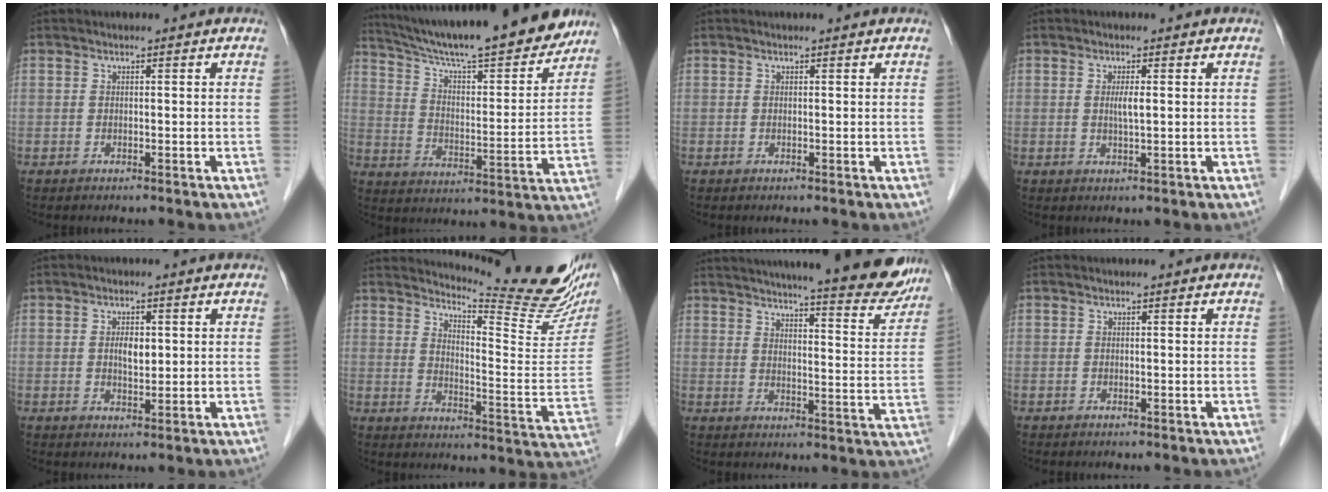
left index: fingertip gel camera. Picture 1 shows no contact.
{"total": 23.7, "force": [20.6, 2.9, 11.3], "torque": [-0.188, -0.012, 0.301]}
{"total": 0.0}
{"total": 1.9, "force": [0.1, 0.1, 1.9], "torque": [-0.038, -0.003, 0.002]}
{"total": 2.7, "force": [0.3, 1.3, 2.3], "torque": [-0.041, -0.002, 0.007]}
{"total": 20.1, "force": [18.2, 1.6, 8.3], "torque": [-0.121, -0.102, 0.220]}
{"total": 22.4, "force": [19.9, 2.2, 10.1], "torque": [-0.141, -0.042, 0.245]}
{"total": 0.0}